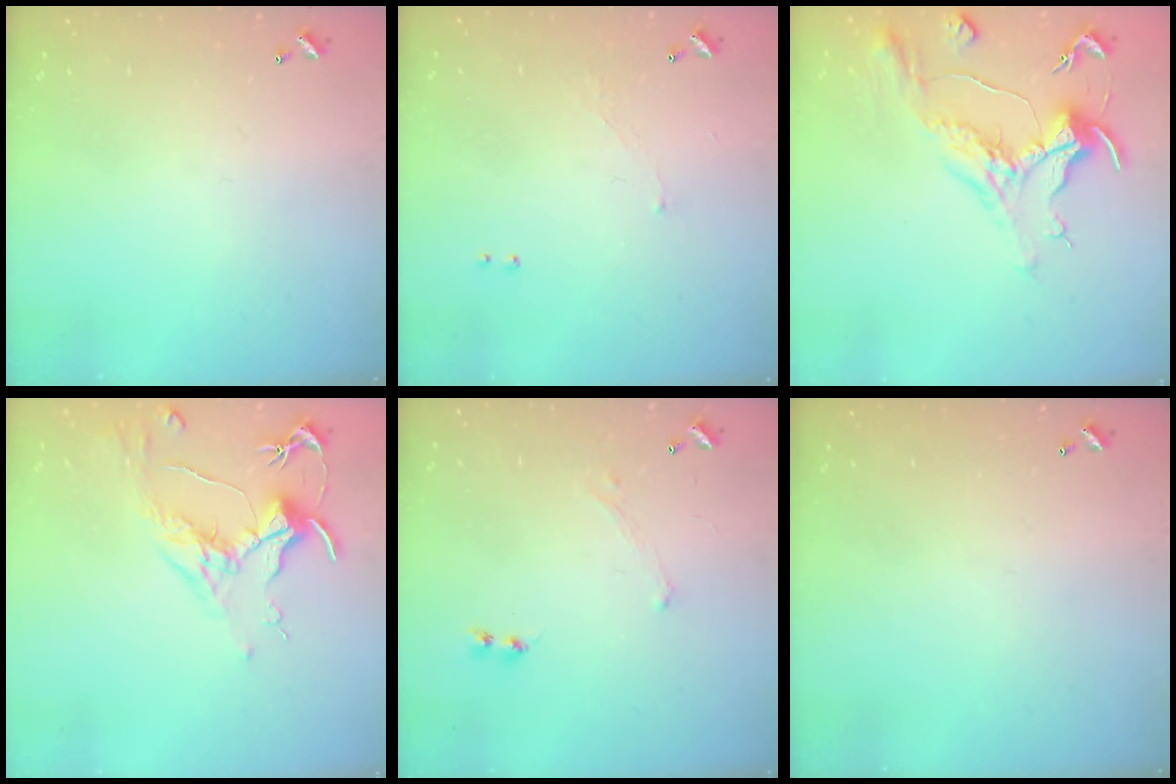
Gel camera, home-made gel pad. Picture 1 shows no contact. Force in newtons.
{"total": 1.3, "press": 1.2, "slide": 0.5}
{"total": 1.6, "press": 1.5, "slide": 0.6}
{"total": 1.7, "press": 1.4, "slide": 0.9}
{"total": 0.7, "press": 0.7, "slide": 0.3}
{"total": 0.0}